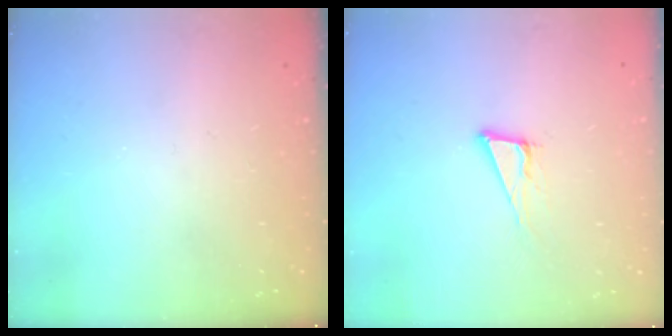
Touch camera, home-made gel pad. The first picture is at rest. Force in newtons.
{"total": 8.3, "press": 7.6, "slide": 3.4}